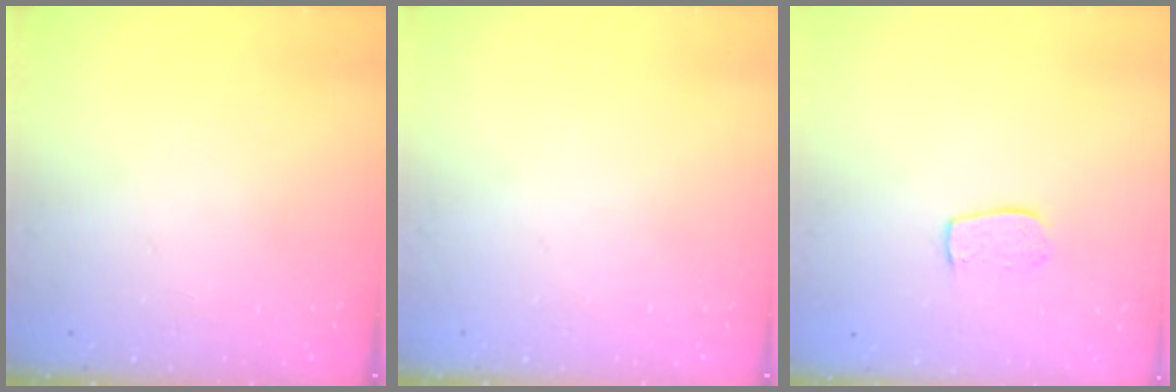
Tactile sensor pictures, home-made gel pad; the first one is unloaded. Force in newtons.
{"total": 0.0}
{"total": 6.6, "press": 6.6, "slide": 0.2}